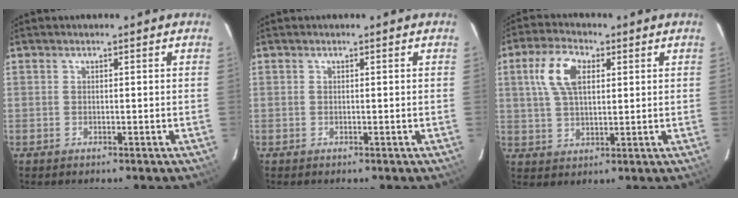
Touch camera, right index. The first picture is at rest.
{"total": 0.0}
{"total": 9.0, "force": [2.9, 4.8, 7.1], "torque": [-0.143, 0.020, 0.057]}